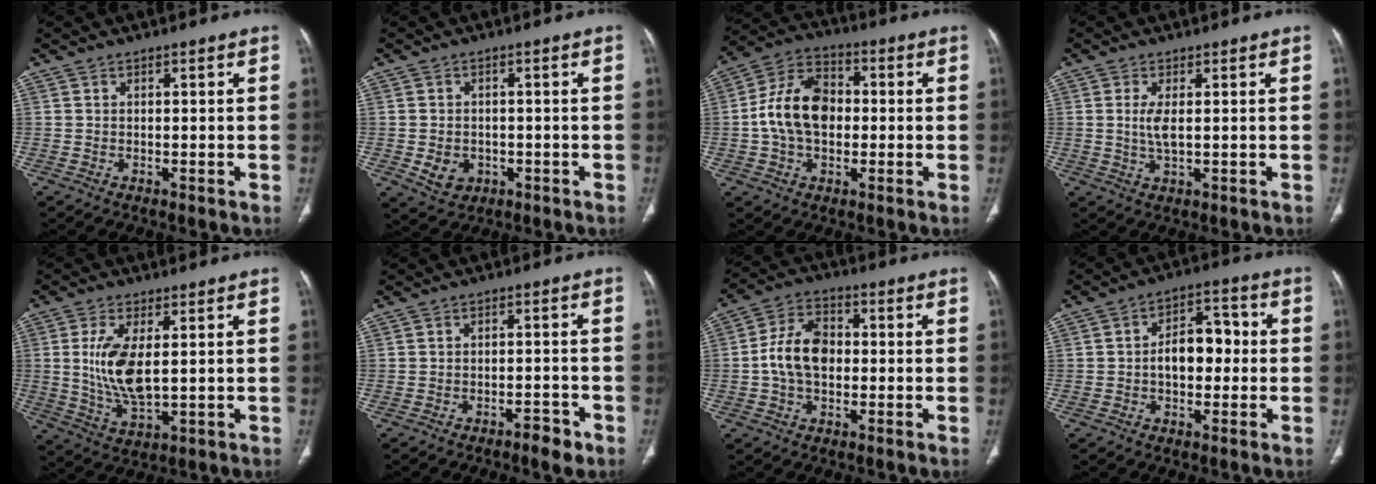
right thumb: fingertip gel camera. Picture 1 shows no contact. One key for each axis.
{"total": 5.1, "fx": -1.3, "fy": 4.1, "fz": 2.6, "tx": -0.034, "ty": 0.006, "tz": -0.008}
{"total": 13.4, "fx": -0.3, "fy": 9.3, "fz": 9.8, "tx": -0.165, "ty": 0.029, "tz": -0.012}
{"total": 3.6, "fx": 0.4, "fy": 1.2, "fz": 3.4, "tx": -0.080, "ty": -0.008, "tz": 0.012}
{"total": 10.1, "fx": 1.2, "fy": 4.3, "fz": 9.0, "tx": -0.189, "ty": -0.018, "tz": 0.033}
{"total": 3.7, "fx": -2.5, "fy": 1.3, "fz": 2.4, "tx": -0.031, "ty": 0.016, "tz": -0.036}
{"total": 10.0, "fx": -0.5, "fy": 6.8, "fz": 7.3, "tx": -0.127, "ty": 0.023, "tz": -0.017}
{"total": 8.9, "fx": -0.5, "fy": 5.7, "fz": 6.9, "tx": -0.082, "ty": 0.032, "tz": -0.014}